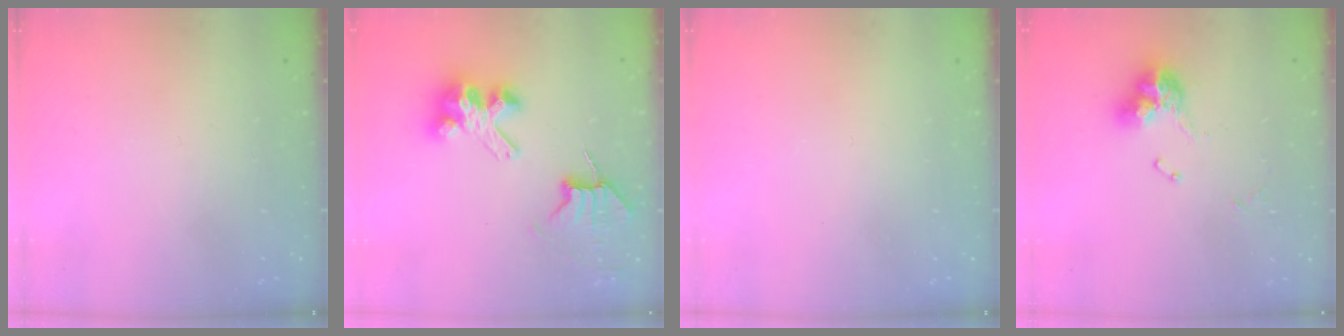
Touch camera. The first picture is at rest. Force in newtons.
{"total": 7.8, "press": 7.7, "slide": 1.0}
{"total": 0.0}
{"total": 10.2, "press": 10.1, "slide": 1.0}